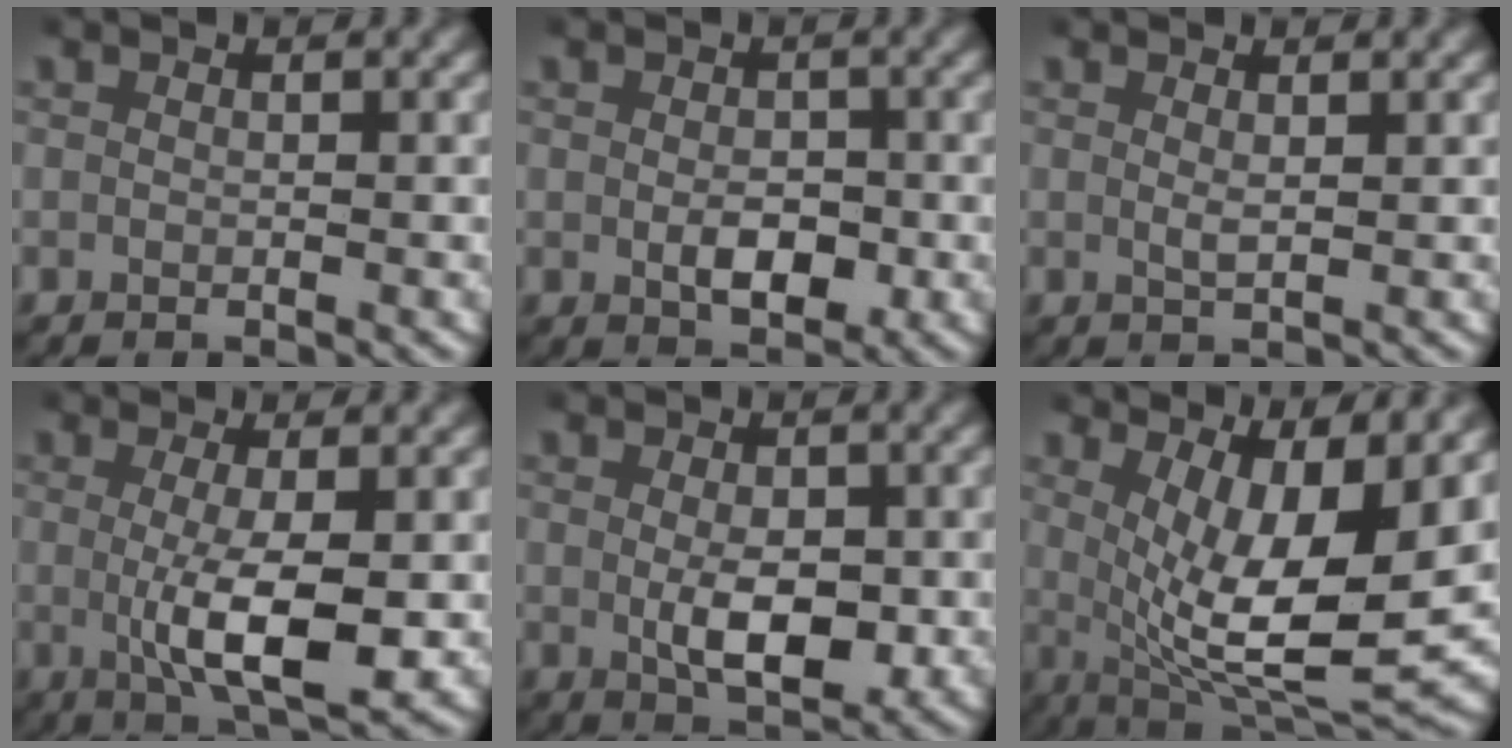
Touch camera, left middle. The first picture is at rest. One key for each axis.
{"total": 3.1, "fx": -0.5, "fy": 2.1, "fz": 2.2, "tx": -0.032, "ty": -0.015, "tz": -0.003}
{"total": 1.0, "fx": 0.6, "fy": 0.0, "fz": 0.8, "tx": -0.019, "ty": -0.005, "tz": 0.013}
{"total": 5.9, "fx": -0.4, "fy": 1.6, "fz": 5.6, "tx": -0.100, "ty": -0.017, "tz": 0.002}
{"total": 4.5, "fx": -0.2, "fy": 2.5, "fz": 3.8, "tx": -0.064, "ty": -0.021, "tz": 0.004}
{"total": 12.0, "fx": 1.4, "fy": 5.4, "fz": 10.6, "tx": -0.168, "ty": -0.034, "tz": 0.035}